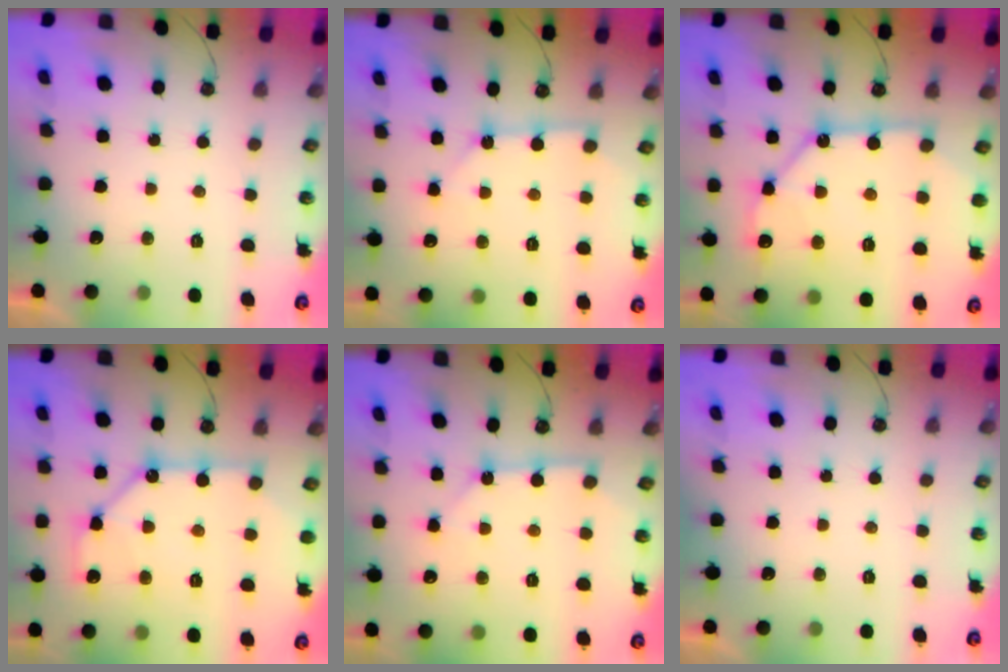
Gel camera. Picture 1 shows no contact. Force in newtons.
{"total": 2.8, "press": 2.8, "slide": 0.2}
{"total": 14.9, "press": 14.8, "slide": 1.8}
{"total": 13.7, "press": 13.6, "slide": 1.6}
{"total": 3.9, "press": 3.8, "slide": 0.3}
{"total": 0.0}